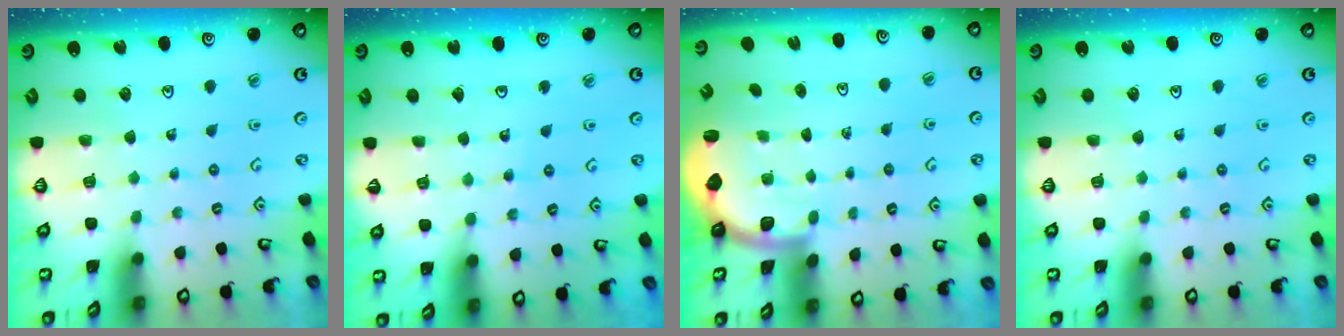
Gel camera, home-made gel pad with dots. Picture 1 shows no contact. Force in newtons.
{"total": 3.8, "press": 3.8, "slide": 0.4}
{"total": 2.2, "press": 2.0, "slide": 1.1}
{"total": 0.0}